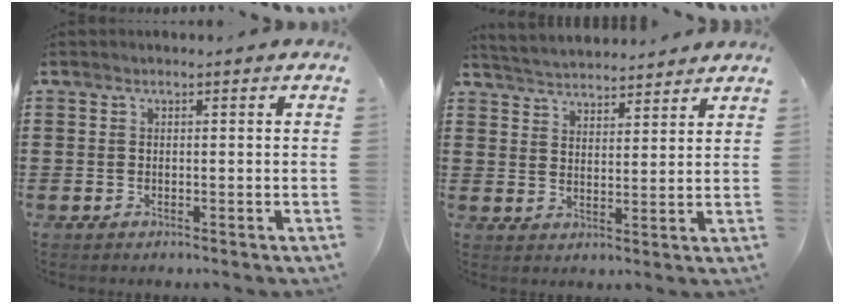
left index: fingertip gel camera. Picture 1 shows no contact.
{"total": 3.8, "force": [3.8, 0.1, -0.1], "torque": [-0.014, -0.019, 0.069]}